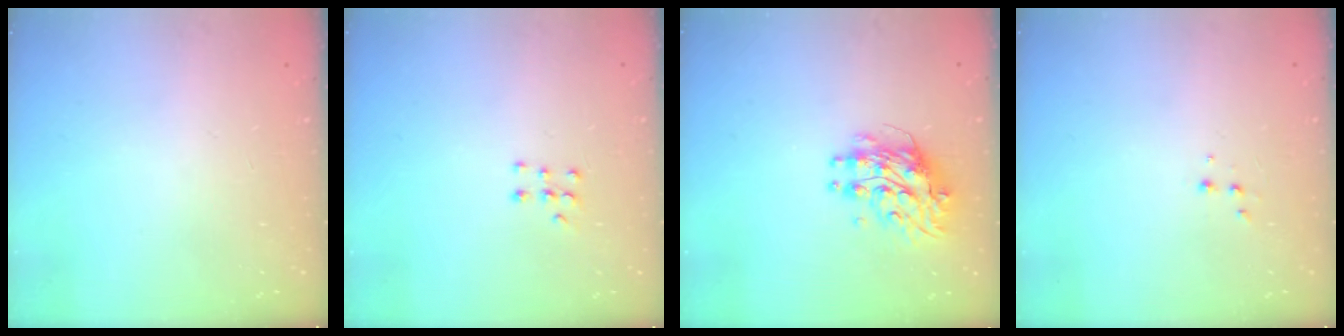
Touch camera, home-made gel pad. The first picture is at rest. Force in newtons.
{"total": 5.5, "press": 5.5, "slide": 0.9}
{"total": 9.0, "press": 9.0, "slide": 0.9}
{"total": 1.9, "press": 1.9, "slide": 0.2}